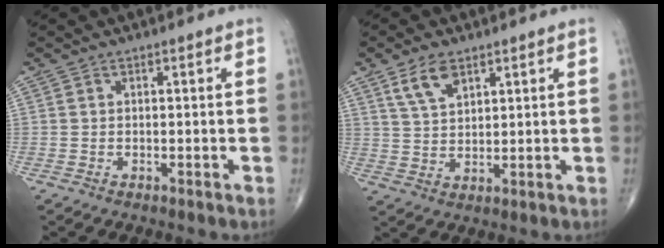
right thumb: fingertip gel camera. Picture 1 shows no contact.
{"total": 6.1, "force": [3.6, 3.1, 3.9], "torque": [-0.065, -0.017, 0.073]}